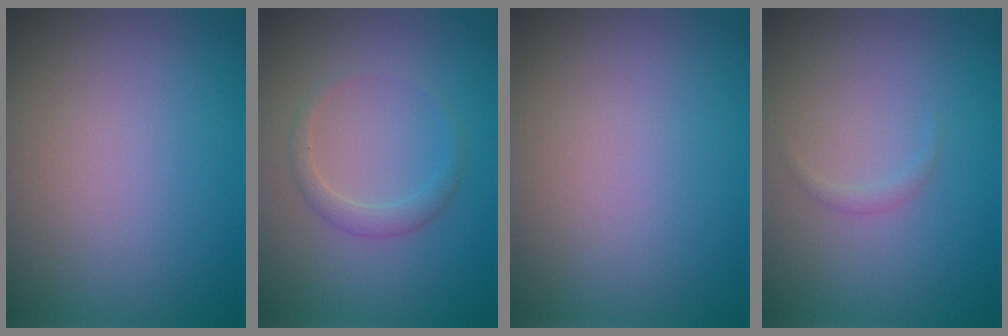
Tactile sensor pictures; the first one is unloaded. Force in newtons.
{"total": 1.6, "press": 1.6, "slide": 0.1}
{"total": 0.0}
{"total": 0.7, "press": 0.7, "slide": 0.0}